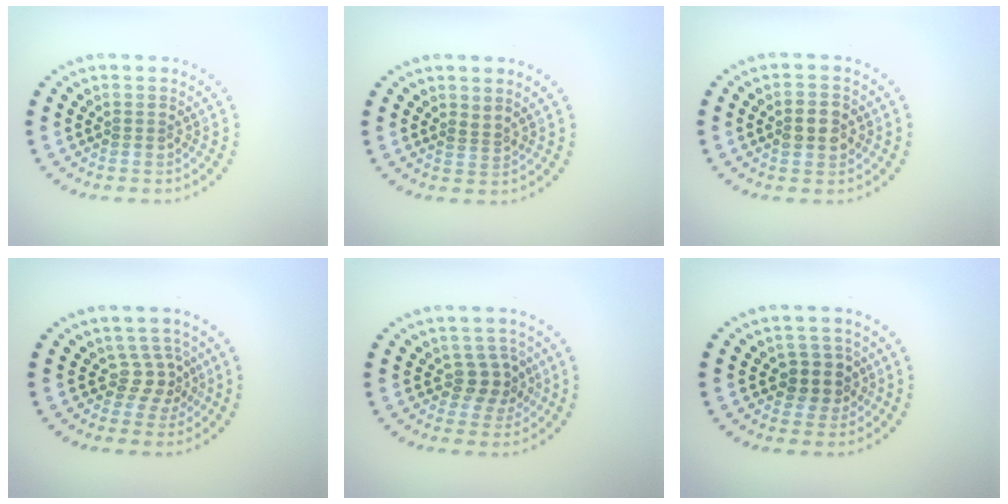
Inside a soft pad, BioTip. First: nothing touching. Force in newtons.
{"total": 0.9, "press": 0.4, "slide": 0.8}
{"total": 2.4, "press": 2.4, "slide": 0.1}
{"total": 2.4, "press": 1.6, "slide": 1.7}
{"total": 2.7, "press": 2.4, "slide": 1.3}
{"total": 2.8, "press": 2.5, "slide": 1.2}